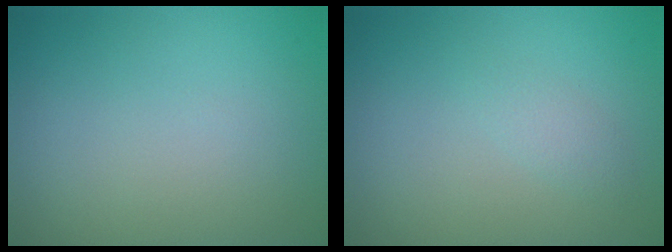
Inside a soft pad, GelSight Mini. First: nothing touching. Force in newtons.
{"total": 1.0, "press": 1.0, "slide": 0.1}